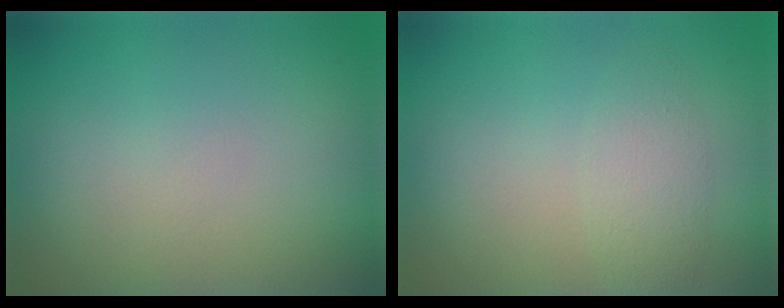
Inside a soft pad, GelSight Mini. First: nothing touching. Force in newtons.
{"total": 2.2, "press": 2.2, "slide": 0.1}